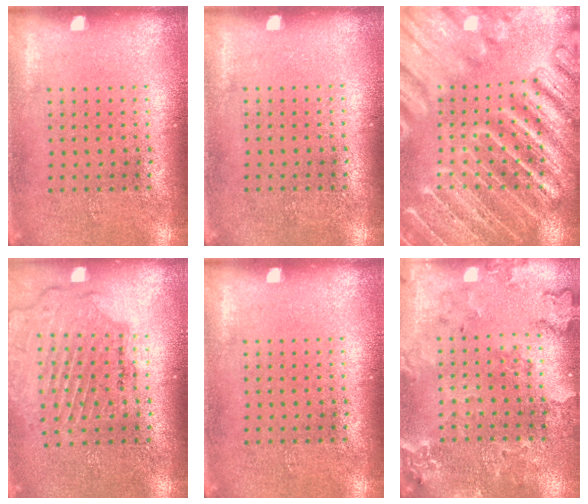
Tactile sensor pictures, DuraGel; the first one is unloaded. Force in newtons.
{"total": 0.0}
{"total": 6.1, "press": 6.1, "slide": 0.7}
{"total": 1.6, "press": 1.5, "slide": 0.3}
{"total": 0.0}
{"total": 0.7, "press": 0.7, "slide": 0.2}